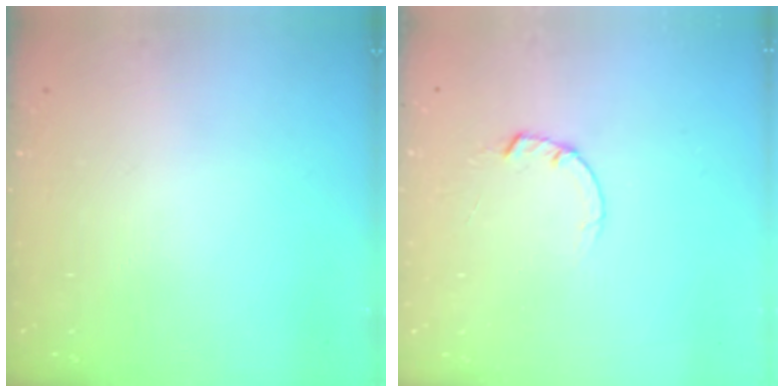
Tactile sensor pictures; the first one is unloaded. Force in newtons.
{"total": 1.5, "press": 1.5, "slide": 0.3}